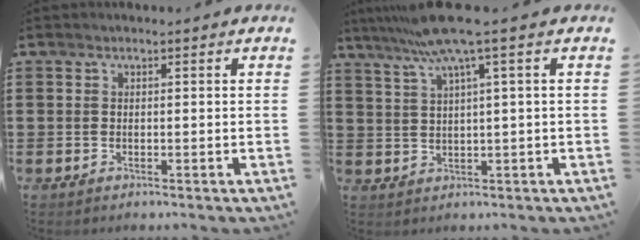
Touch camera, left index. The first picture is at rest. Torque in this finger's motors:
{"motor_torque": [1.04, -1.10, 0.81, 0.21]}